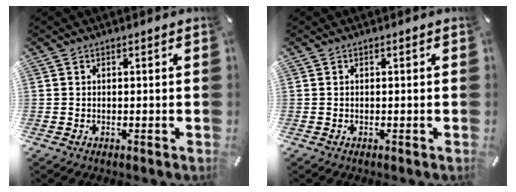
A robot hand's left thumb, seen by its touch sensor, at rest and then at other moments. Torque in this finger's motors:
{"motor_torque": [0.00, 0.00, -0.01, 0.01, 0.00]}